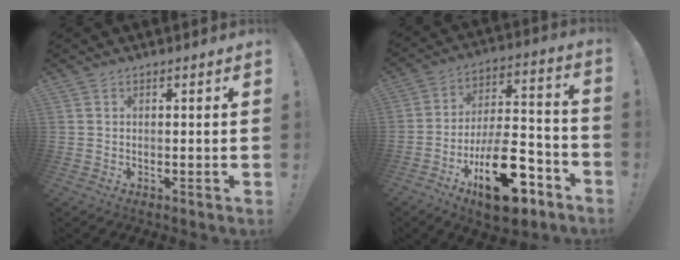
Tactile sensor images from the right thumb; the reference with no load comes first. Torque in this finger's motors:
{"motor_torque": [2.55, 2.45, 1.41, -1.36, 0.60]}